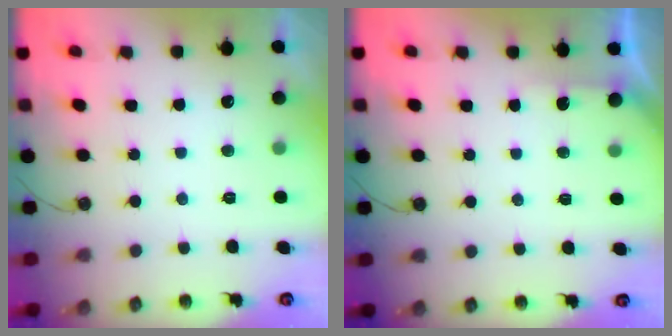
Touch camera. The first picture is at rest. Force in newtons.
{"total": 2.0, "press": 2.0, "slide": 0.3}